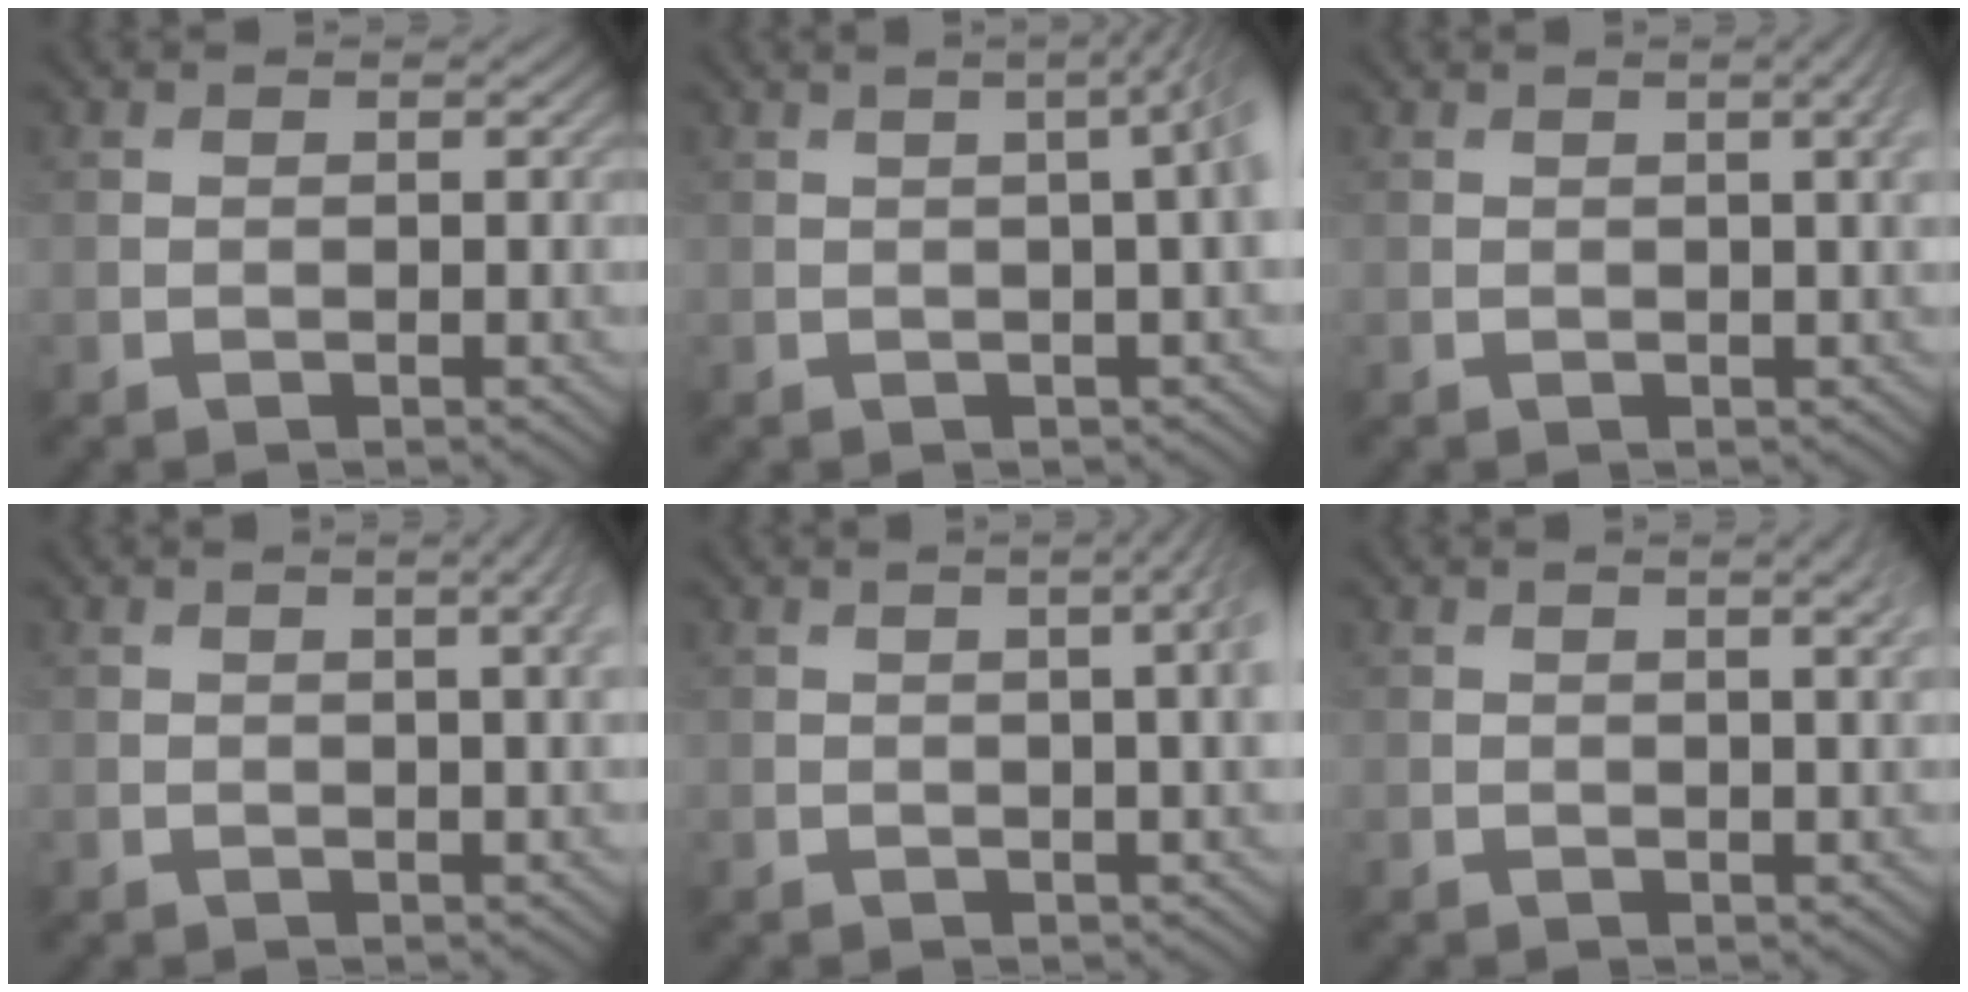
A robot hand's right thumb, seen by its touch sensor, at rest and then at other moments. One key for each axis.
{"total": 5.5, "fx": 0.5, "fy": 1.5, "fz": 5.2, "tx": -0.050, "ty": 0.022, "tz": 0.000}
{"total": 2.7, "fx": 0.8, "fy": 0.5, "fz": 2.5, "tx": -0.031, "ty": 0.007, "tz": 0.010}
{"total": 3.1, "fx": 1.0, "fy": 0.6, "fz": 2.9, "tx": -0.036, "ty": 0.008, "tz": 0.011}
{"total": 4.4, "fx": 0.7, "fy": 1.0, "fz": 4.2, "tx": -0.052, "ty": 0.014, "tz": 0.008}
{"total": 3.0, "fx": 1.2, "fy": 0.6, "fz": 2.6, "tx": -0.033, "ty": 0.005, "tz": 0.014}